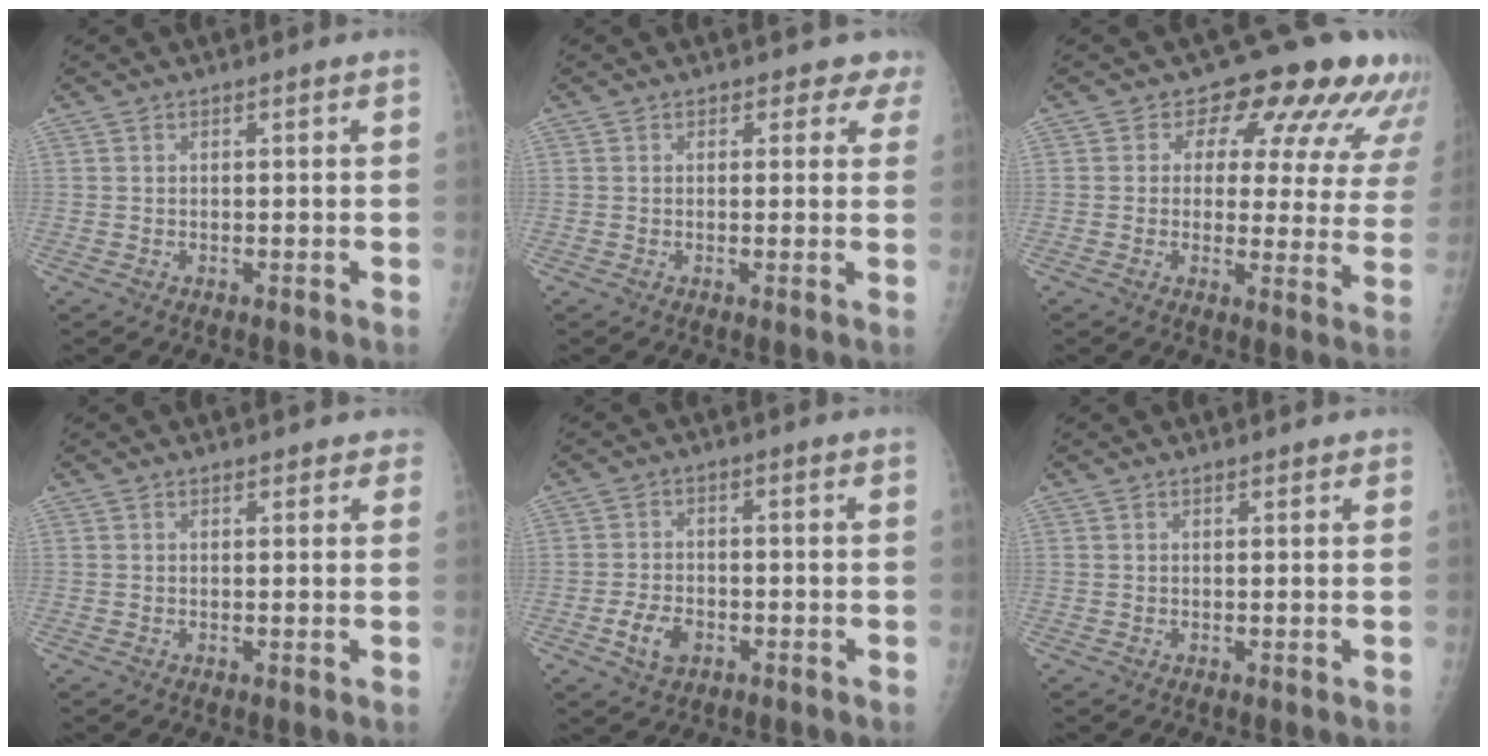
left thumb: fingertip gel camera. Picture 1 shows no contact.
{"total": 3.1, "force": [2.4, 1.9, 0.0], "torque": [0.033, -0.013, 0.006]}
{"total": 15.1, "force": [9.4, 7.9, 8.8], "torque": [-0.052, -0.038, 0.089]}
{"total": 2.4, "force": [2.1, 1.2, 0.3], "torque": [0.025, -0.004, 0.014]}
{"total": 4.7, "force": [-1.9, 3.1, 3.0], "torque": [-0.053, 0.009, -0.033]}
{"total": 1.0, "force": [0.9, 0.4, 0.2], "torque": [0.002, -0.003, 0.012]}